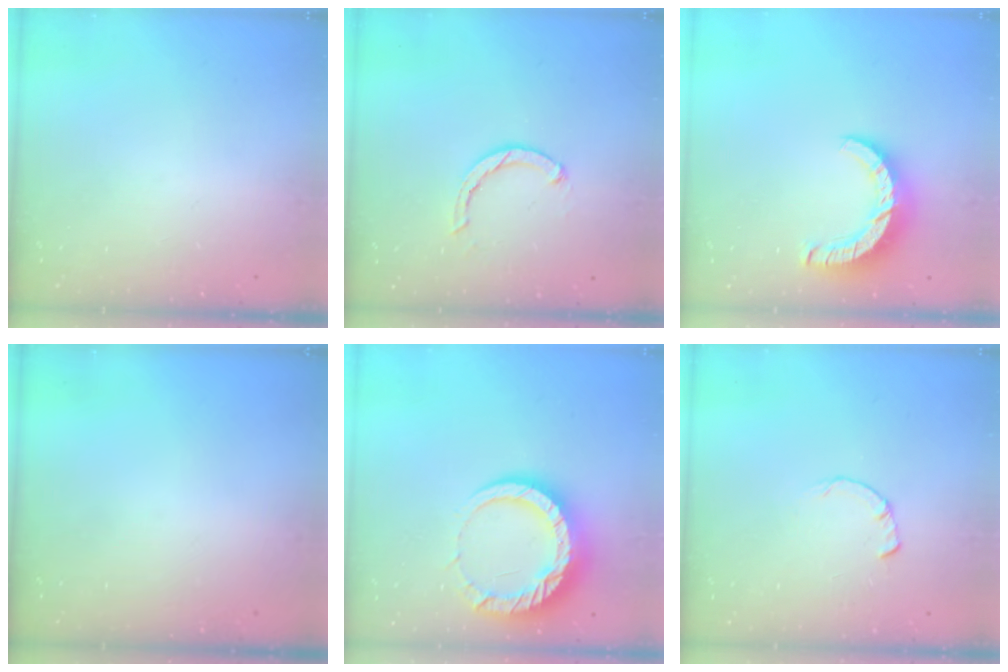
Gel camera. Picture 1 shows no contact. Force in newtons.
{"total": 2.3, "press": 2.3, "slide": 0.3}
{"total": 8.5, "press": 8.5, "slide": 0.8}
{"total": 0.0}
{"total": 14.0, "press": 14.0, "slide": 1.2}
{"total": 0.8, "press": 0.8, "slide": 0.2}